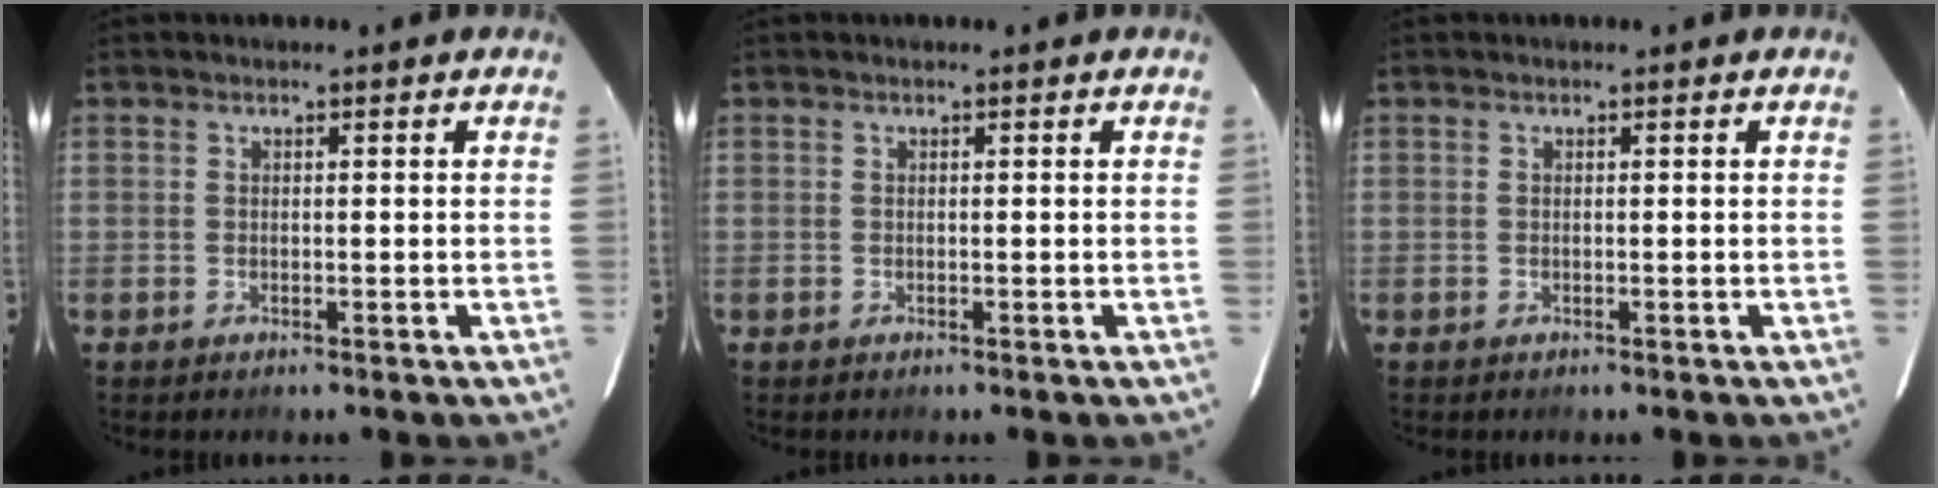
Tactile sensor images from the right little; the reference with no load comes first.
{"total": 0.0}
{"total": 0.0}